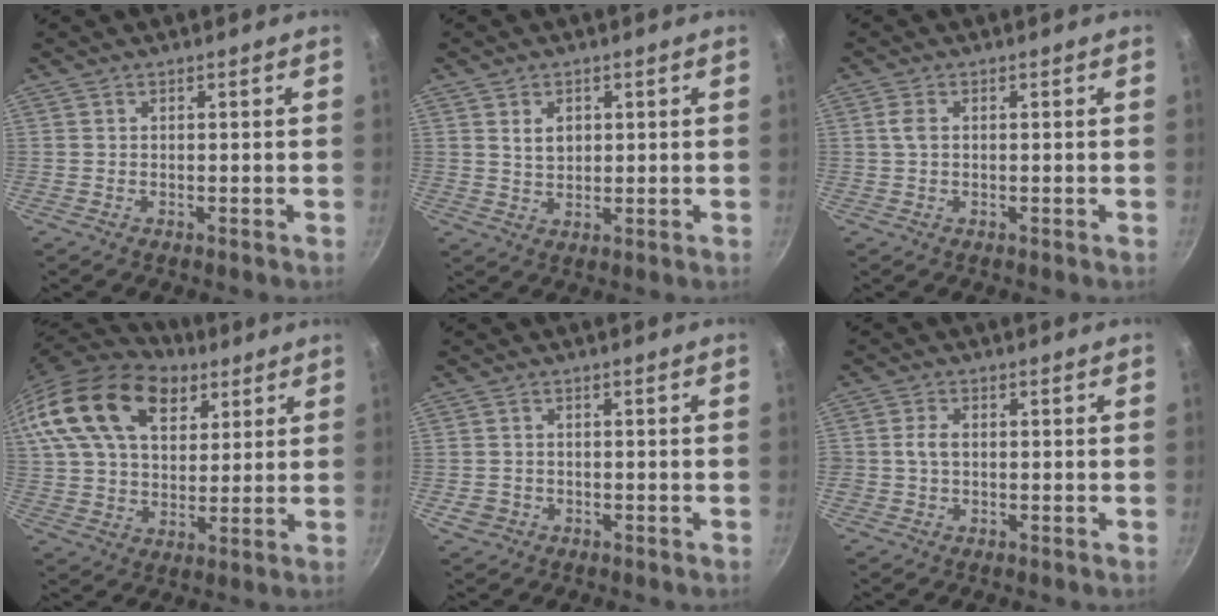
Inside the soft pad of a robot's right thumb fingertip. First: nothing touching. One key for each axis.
{"total": 4.0, "fx": 1.2, "fy": 2.9, "fz": 2.5, "tx": -0.031, "ty": -0.004, "tz": 0.025}
{"total": 2.1, "fx": 0.3, "fy": 1.2, "fz": 1.6, "tx": -0.037, "ty": 0.003, "tz": 0.004}
{"total": 23.5, "fx": 12.4, "fy": 14.2, "fz": 14.0, "tx": -0.258, "ty": -0.004, "tz": 0.221}
{"total": 3.1, "fx": -1.0, "fy": 2.7, "fz": 1.2, "tx": -0.017, "ty": 0.011, "tz": -0.010}
{"total": 3.1, "fx": 0.0, "fy": 2.3, "fz": 2.0, "tx": -0.029, "ty": 0.008, "tz": -0.002}